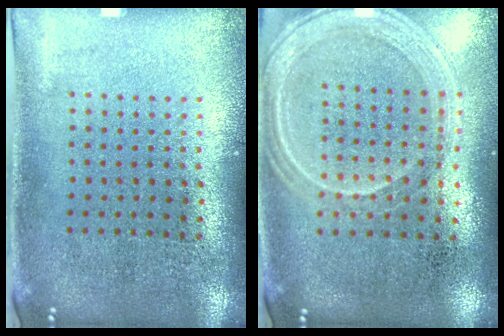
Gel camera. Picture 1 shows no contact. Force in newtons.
{"total": 1.2, "press": 1.2, "slide": 0.4}